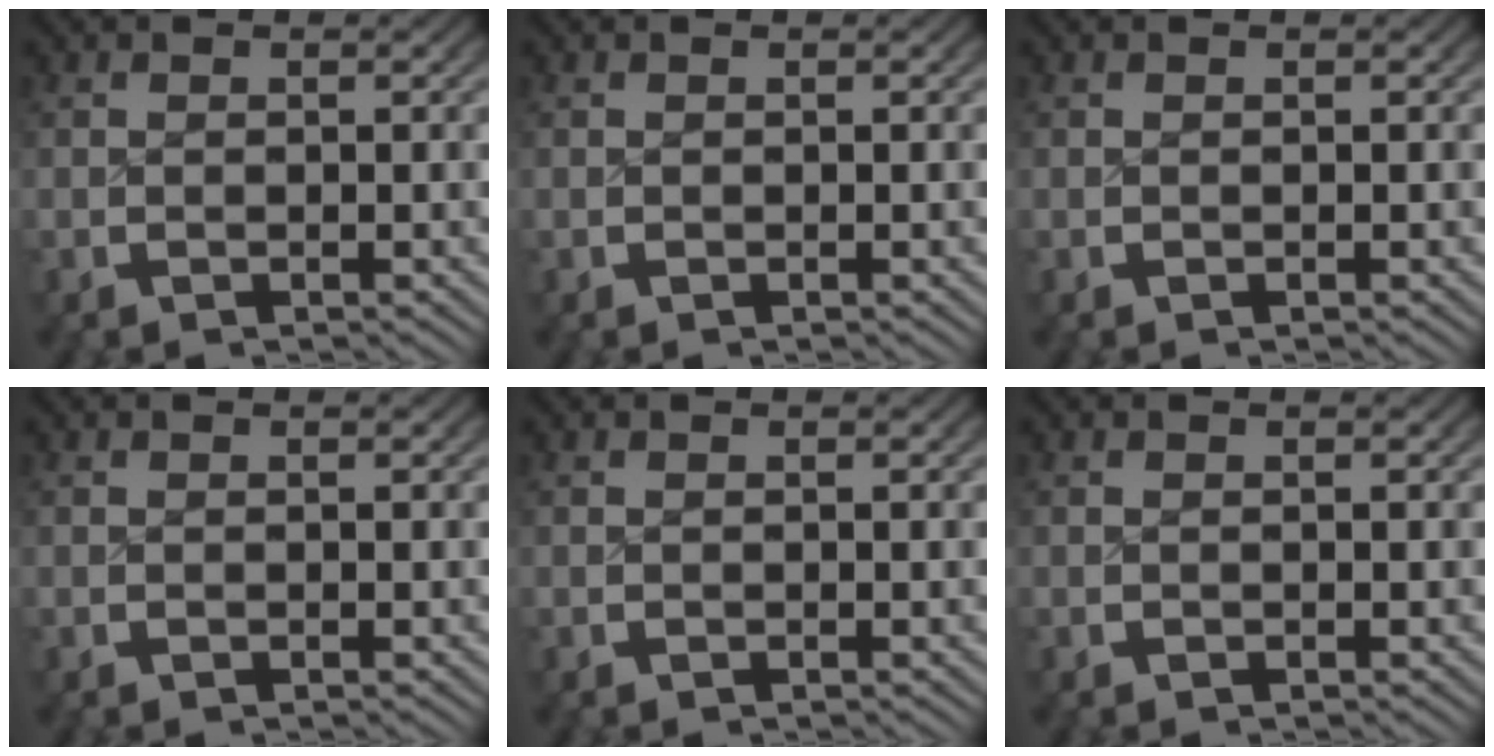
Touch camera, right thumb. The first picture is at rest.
{"total": 0.0}
{"total": 0.0}
{"total": 0.0}
{"total": 0.0}
{"total": 0.0}